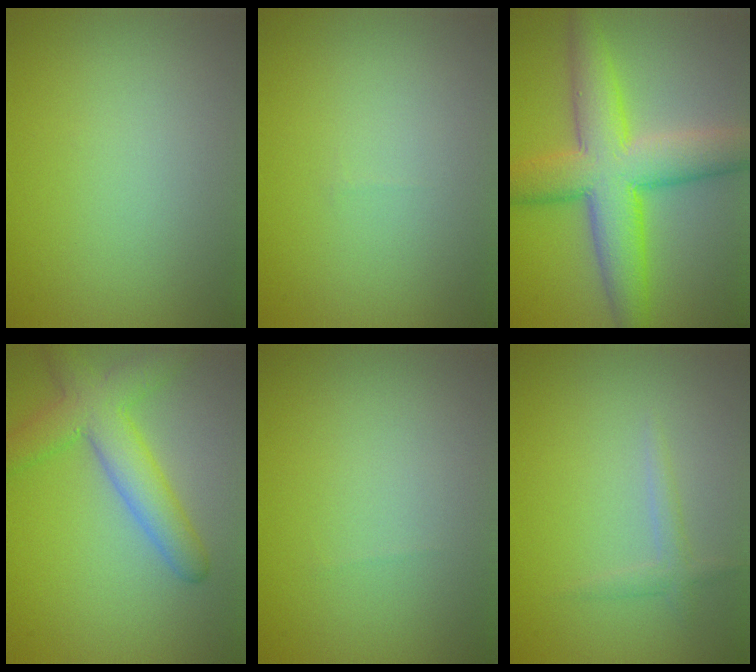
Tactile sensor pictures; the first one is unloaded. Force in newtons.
{"total": 0.0}
{"total": 9.0, "press": 9.0, "slide": 0.1}
{"total": 5.5, "press": 5.5, "slide": 0.2}
{"total": 0.0}
{"total": 1.3, "press": 1.3, "slide": 0.0}